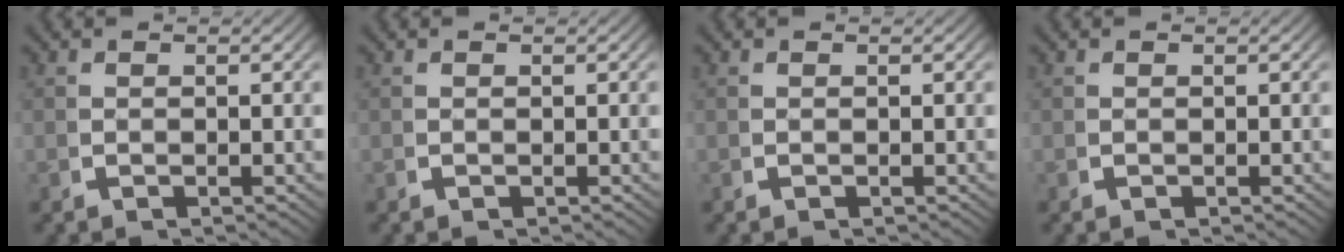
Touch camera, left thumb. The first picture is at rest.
{"total": 0.0}
{"total": 0.0}
{"total": 0.0}